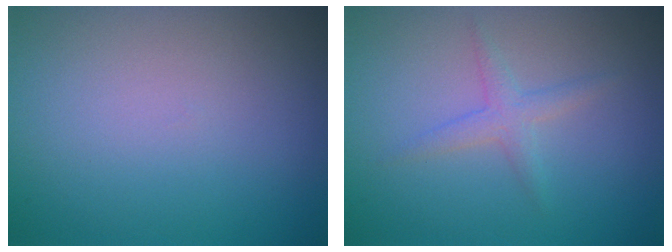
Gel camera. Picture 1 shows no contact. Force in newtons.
{"total": 1.7, "press": 1.6, "slide": 0.1}